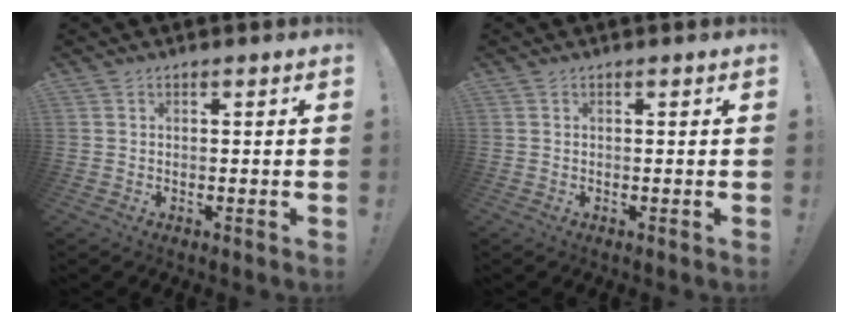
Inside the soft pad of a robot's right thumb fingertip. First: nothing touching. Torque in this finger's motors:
{"motor_torque": [-0.01, 0.01, 0.00, 0.00, 0.00]}